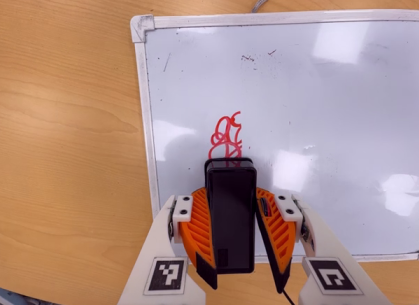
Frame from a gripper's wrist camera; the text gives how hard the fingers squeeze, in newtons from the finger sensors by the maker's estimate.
{"total": 8.9, "left": 9.7, "right": 8.1}